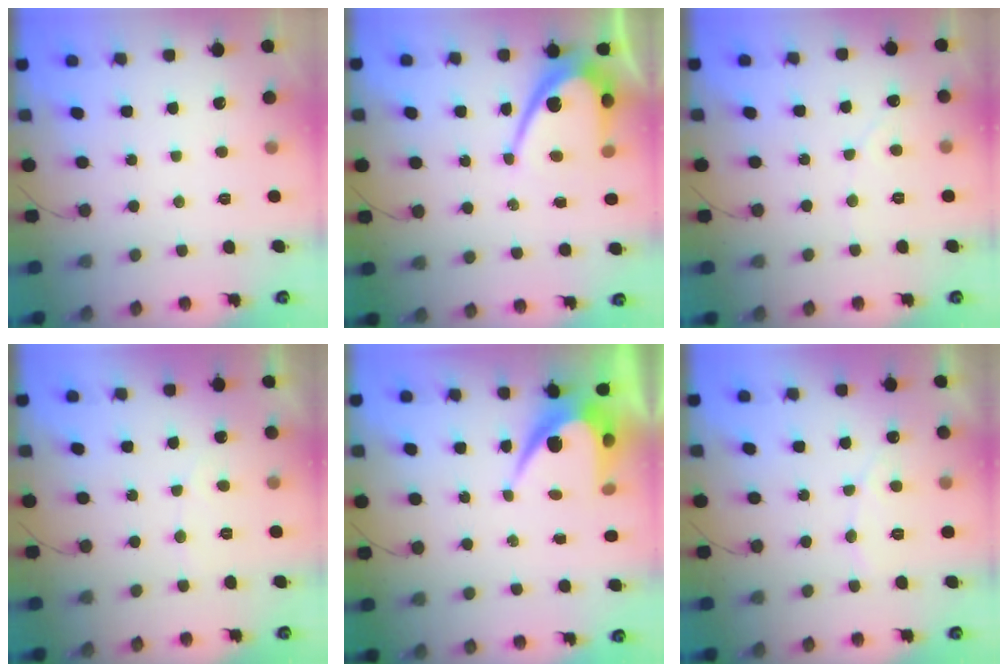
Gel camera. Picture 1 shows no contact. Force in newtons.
{"total": 10.3, "press": 10.3, "slide": 0.8}
{"total": 3.0, "press": 2.9, "slide": 0.3}
{"total": 2.9, "press": 2.9, "slide": 0.2}
{"total": 7.4, "press": 7.4, "slide": 0.1}
{"total": 6.3, "press": 6.3, "slide": 0.3}